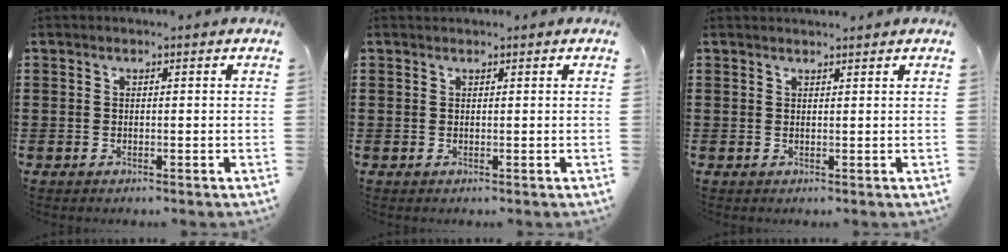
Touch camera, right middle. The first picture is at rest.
{"total": 0.0}
{"total": 1.0, "force": [1.0, 0.0, 0.0], "torque": [-0.002, -0.001, 0.018]}